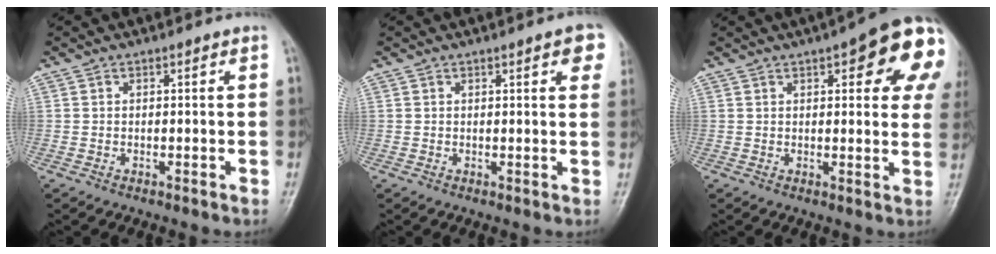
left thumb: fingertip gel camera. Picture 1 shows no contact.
{"total": 5.1, "force": [2.4, 1.3, 4.3], "torque": [-0.034, -0.002, 0.022]}
{"total": 18.2, "force": [7.0, 6.2, 15.6], "torque": [-0.171, -0.006, 0.077]}